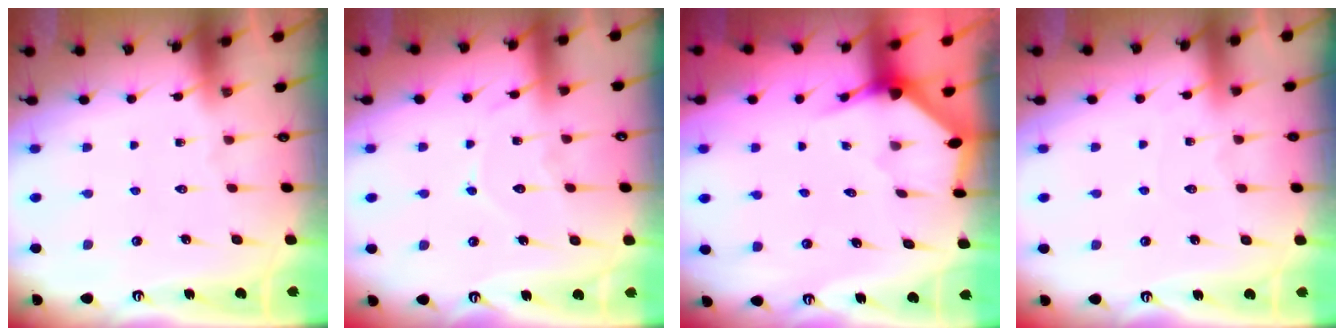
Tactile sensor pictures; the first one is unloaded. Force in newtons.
{"total": 8.3, "press": 8.2, "slide": 0.9}
{"total": 2.8, "press": 2.8, "slide": 0.2}
{"total": 3.1, "press": 3.0, "slide": 0.4}